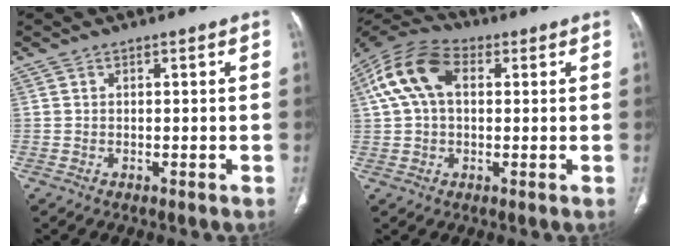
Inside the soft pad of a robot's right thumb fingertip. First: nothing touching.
{"total": 12.6, "force": [2.9, 7.9, 9.3], "torque": [-0.187, 0.034, 0.047]}